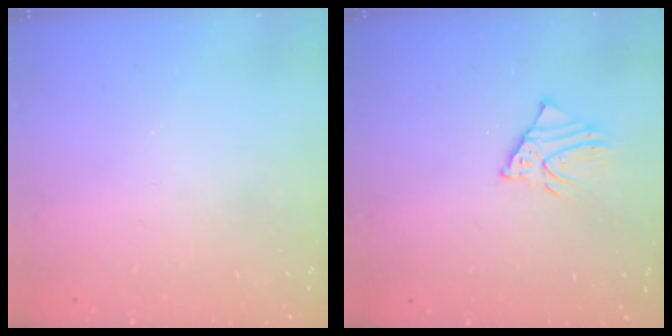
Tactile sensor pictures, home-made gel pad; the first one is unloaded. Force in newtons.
{"total": 3.2, "press": 3.2, "slide": 0.3}